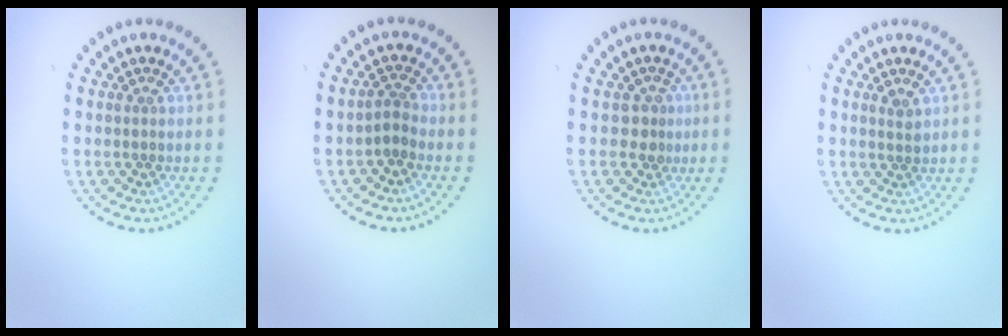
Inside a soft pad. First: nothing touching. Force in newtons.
{"total": 1.5, "press": 1.0, "slide": 1.1}
{"total": 1.8, "press": 1.4, "slide": 1.2}
{"total": 0.9, "press": 0.8, "slide": 0.5}